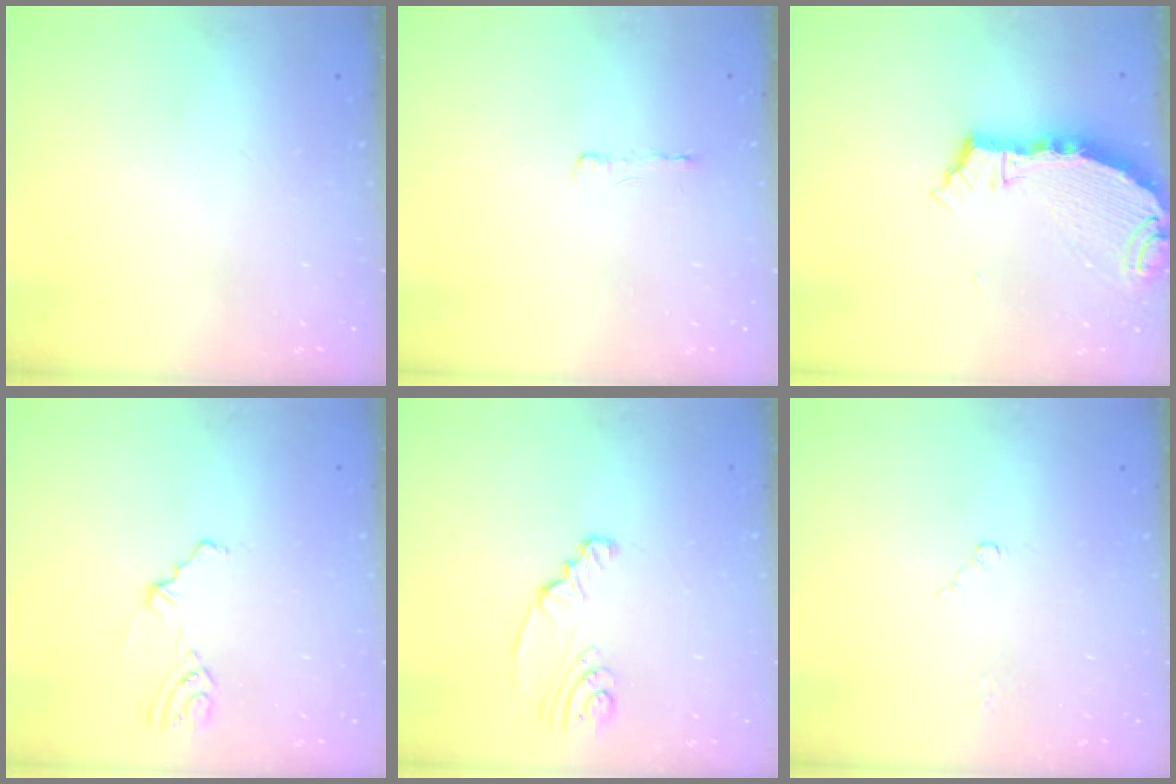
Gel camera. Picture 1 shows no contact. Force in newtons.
{"total": 2.0, "press": 2.0, "slide": 0.5}
{"total": 6.6, "press": 6.4, "slide": 1.8}
{"total": 2.3, "press": 1.2, "slide": 1.9}
{"total": 3.1, "press": 3.1, "slide": 0.3}
{"total": 2.0, "press": 2.0, "slide": 0.3}